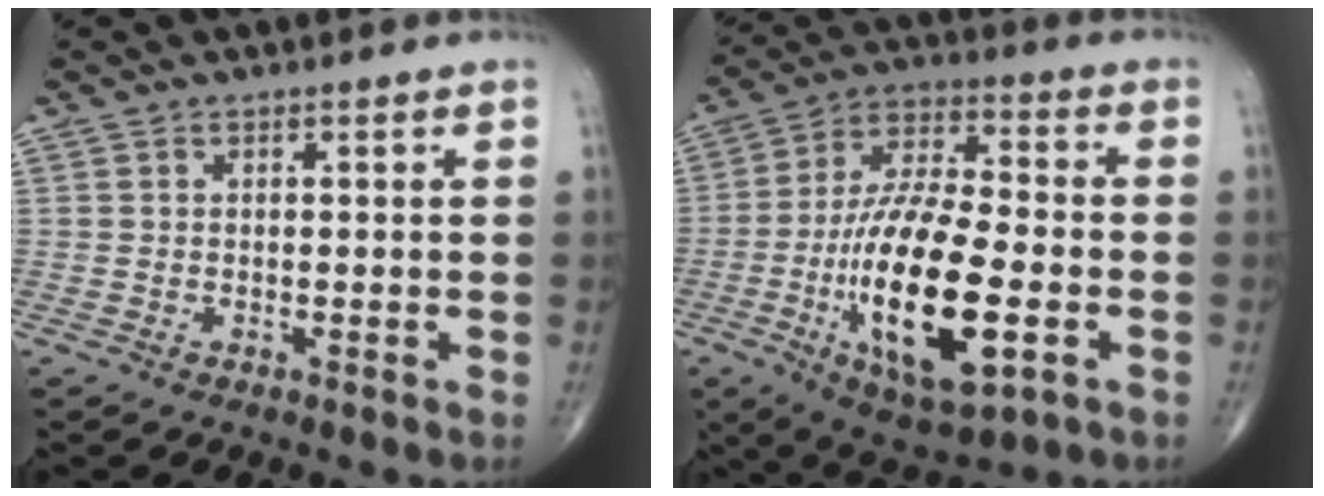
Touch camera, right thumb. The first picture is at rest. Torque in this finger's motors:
{"motor_torque": [2.57, 2.44, 2.25, -0.54, 0.23]}